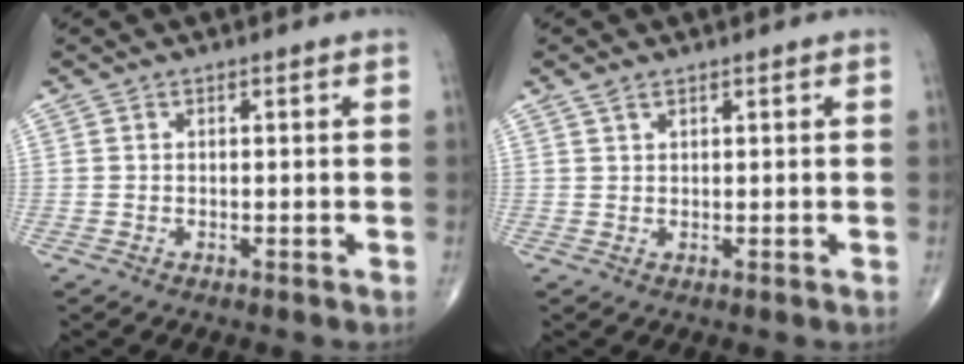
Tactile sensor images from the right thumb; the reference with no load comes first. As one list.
[{"total": 1.6, "force": [1.2, 0.7, 0.8], "torque": [-0.015, 0.005, 0.023]}]